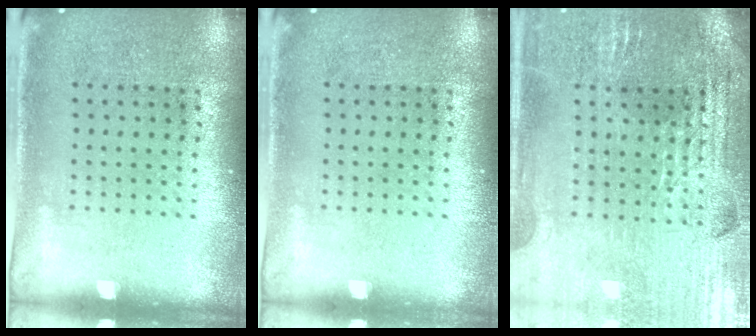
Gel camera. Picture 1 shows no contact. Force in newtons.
{"total": 0.0}
{"total": 2.9, "press": 2.8, "slide": 0.5}